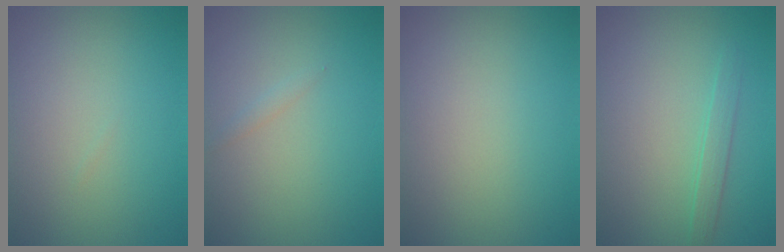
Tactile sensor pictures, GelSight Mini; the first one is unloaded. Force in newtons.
{"total": 0.6, "press": 0.6, "slide": 0.0}
{"total": 0.0}
{"total": 1.3, "press": 1.3, "slide": 0.1}